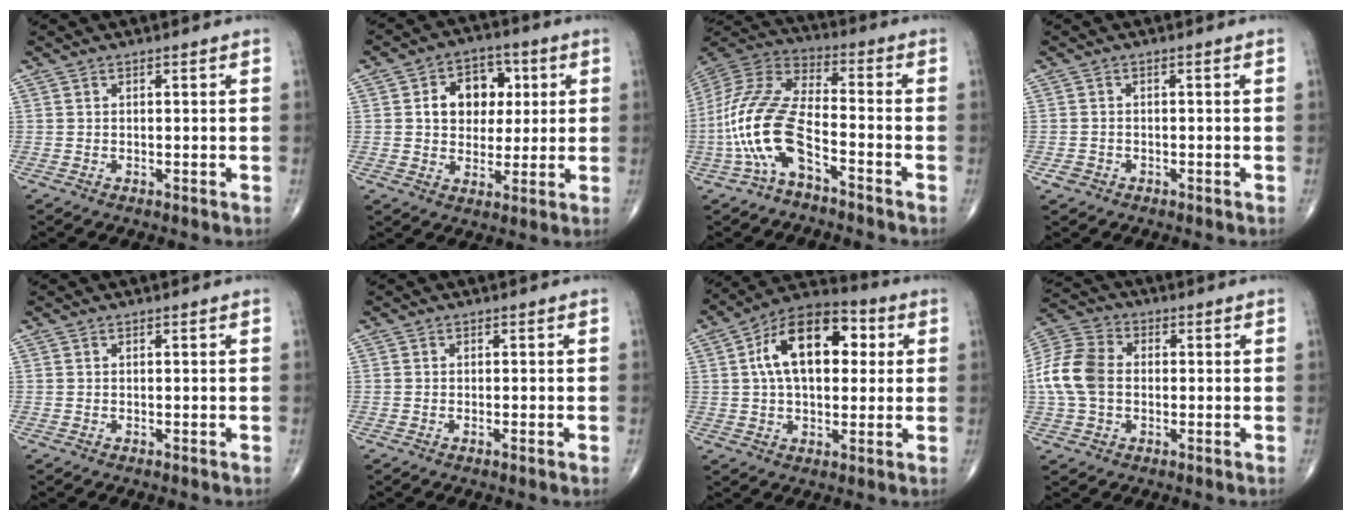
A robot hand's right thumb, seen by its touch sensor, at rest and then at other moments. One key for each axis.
{"total": 10.7, "fx": 2.1, "fy": 8.2, "fz": 6.5, "tx": -0.050, "ty": 0.007, "tz": 0.033}
{"total": 16.3, "fx": -6.2, "fy": 6.8, "fz": 13.4, "tx": -0.296, "ty": 0.052, "tz": -0.121}
{"total": 1.6, "fx": -0.9, "fy": 1.3, "fz": 0.4, "tx": -0.009, "ty": 0.008, "tz": -0.014}
{"total": 0.0}
{"total": 0.9, "fx": -0.3, "fy": 0.0, "fz": 0.9, "tx": -0.018, "ty": -0.002, "tz": -0.006}
{"total": 16.8, "fx": 3.5, "fy": 9.7, "fz": 13.2, "tx": -0.191, "ty": 0.022, "tz": 0.050}
{"total": 11.2, "fx": -0.2, "fy": 8.1, "fz": 7.7, "tx": -0.161, "ty": 0.026, "tz": -0.014}